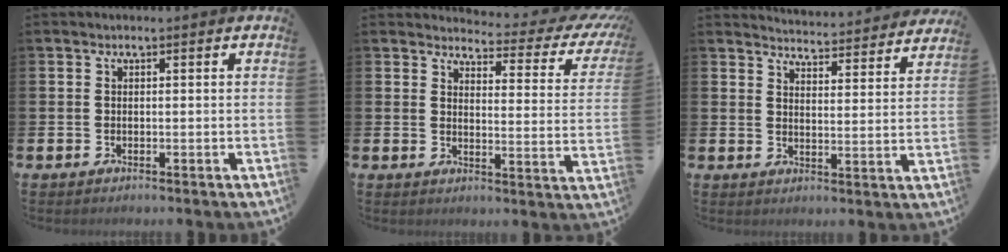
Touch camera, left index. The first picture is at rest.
{"total": 3.3, "force": [3.0, 1.0, 1.2], "torque": [-0.025, -0.036, 0.039]}
{"total": 4.5, "force": [4.5, 0.3, 0.1], "torque": [-0.013, -0.042, 0.077]}